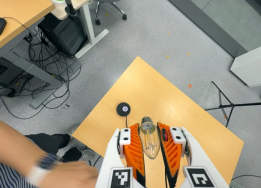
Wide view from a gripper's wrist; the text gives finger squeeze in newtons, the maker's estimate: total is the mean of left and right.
{"total": 22.8, "left": 24.4, "right": 21.3}